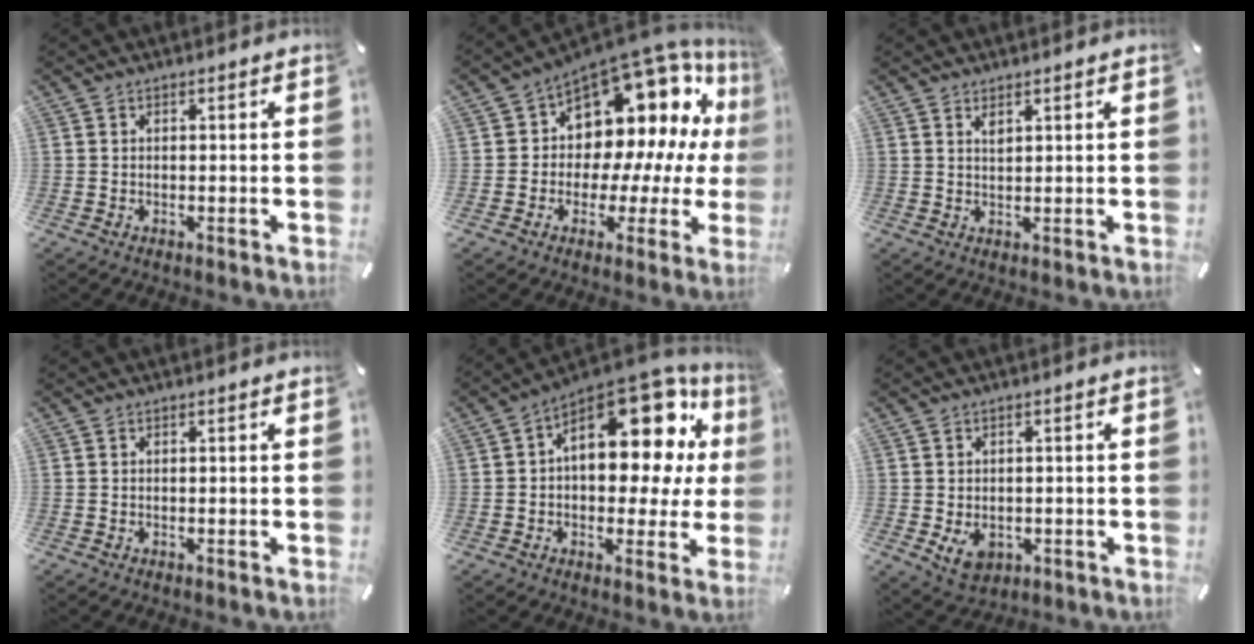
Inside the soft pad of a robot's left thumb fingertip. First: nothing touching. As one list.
[{"total": 14.4, "force": [7.7, 9.7, 7.4], "torque": [-0.103, -0.090, 0.133]}, {"total": 1.4, "force": [1.1, 0.4, 0.8], "torque": [-0.017, -0.001, 0.019]}, {"total": 0.0}, {"total": 21.6, "force": [8.2, 11.8, 16.1], "torque": [-0.205, -0.065, 0.139]}, {"total": 5.5, "force": [-1.3, 4.3, 3.1], "torque": [-0.053, -0.003, -0.025]}]